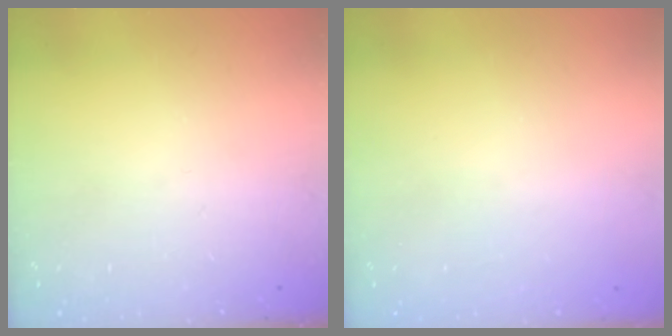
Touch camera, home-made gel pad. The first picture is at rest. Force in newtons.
{"total": 0.9, "press": 0.9, "slide": 0.1}